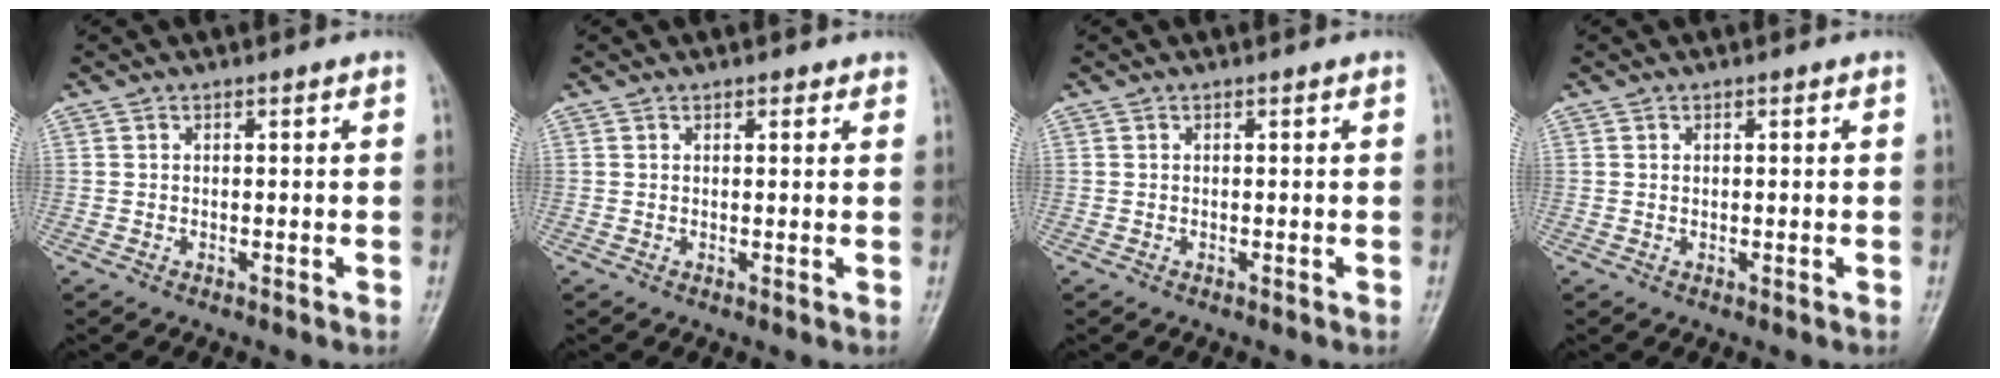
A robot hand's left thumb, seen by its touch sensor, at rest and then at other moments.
{"total": 1.4, "force": [1.0, 0.7, 0.7], "torque": [-0.001, -0.004, 0.009]}
{"total": 0.0}
{"total": 0.5, "force": [0.2, 0.4, 0.3], "torque": [-0.004, 0.000, 0.003]}